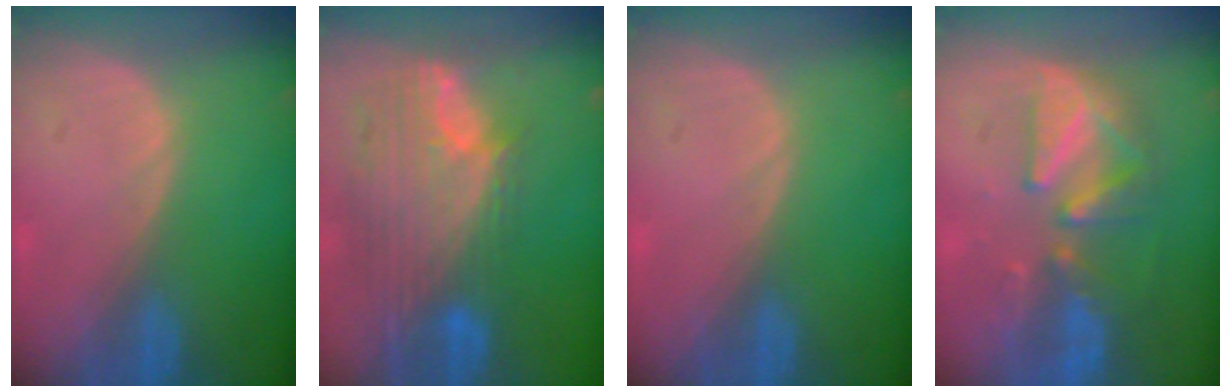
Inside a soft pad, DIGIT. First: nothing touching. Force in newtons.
{"total": 12.0, "press": 10.1, "slide": 6.4}
{"total": 0.0}
{"total": 8.4, "press": 8.1, "slide": 2.0}